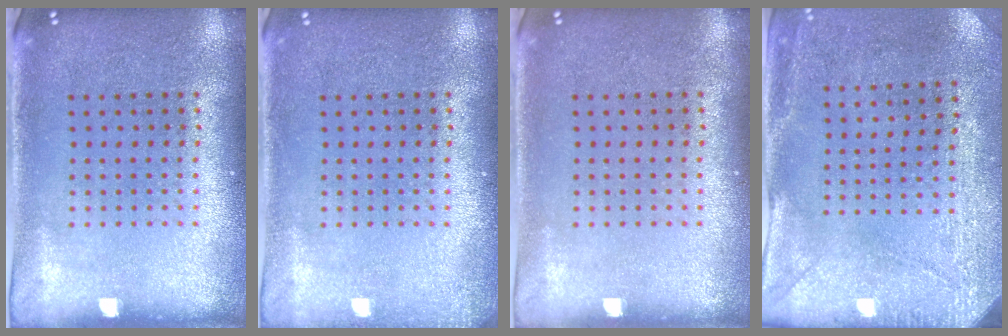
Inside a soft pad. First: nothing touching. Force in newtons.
{"total": 1.0, "press": 1.0, "slide": 0.3}
{"total": 0.0}
{"total": 2.9, "press": 2.3, "slide": 1.8}